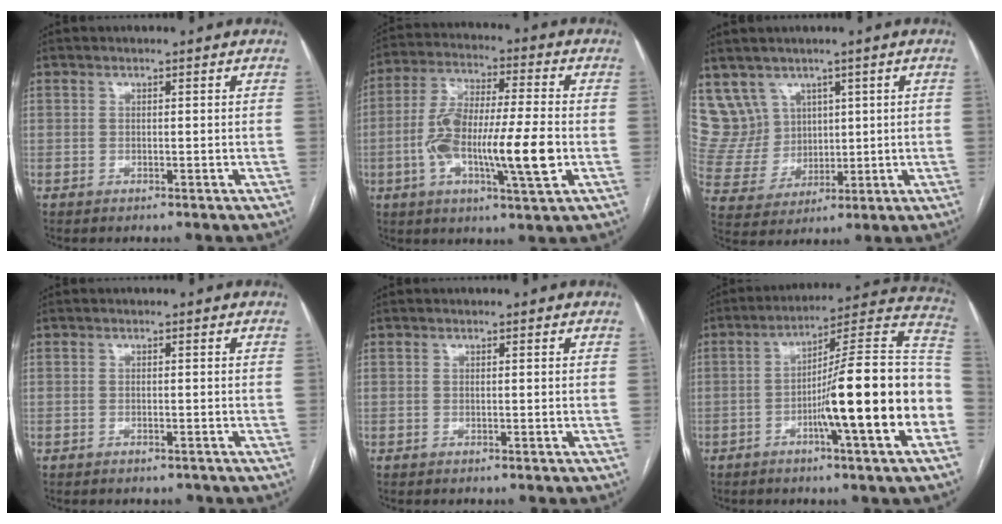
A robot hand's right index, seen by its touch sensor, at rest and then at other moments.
{"total": 15.2, "force": [-3.1, 2.2, 14.7], "torque": [-0.275, 0.003, -0.054]}
{"total": 8.0, "force": [4.9, 6.3, 0.2], "torque": [-0.017, 0.037, 0.116]}
{"total": 0.8, "force": [-0.6, 0.2, 0.4], "torque": [-0.010, -0.002, -0.006]}
{"total": 0.0}
{"total": 19.2, "force": [-5.1, 0.2, 18.6], "torque": [-0.230, 0.023, -0.077]}